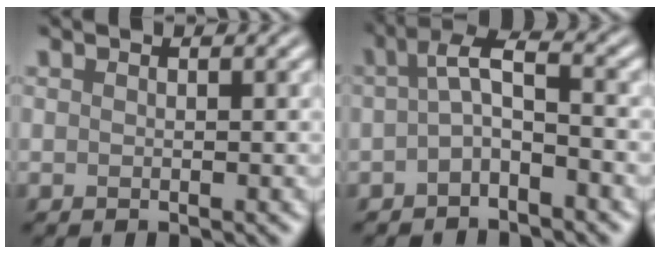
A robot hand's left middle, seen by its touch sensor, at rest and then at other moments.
{"total": 2.9, "force": [-0.7, 1.0, 2.6], "torque": [-0.050, 0.011, -0.020]}